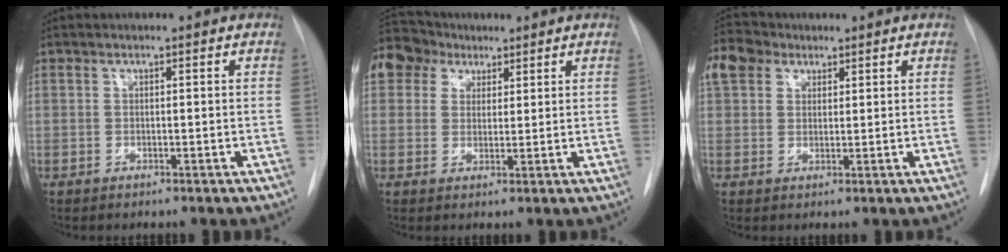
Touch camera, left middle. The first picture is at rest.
{"total": 10.4, "force": [6.6, 7.6, 2.8], "torque": [-0.072, 0.049, 0.127]}
{"total": 6.8, "force": [4.1, 4.8, 2.5], "torque": [-0.063, 0.031, 0.082]}